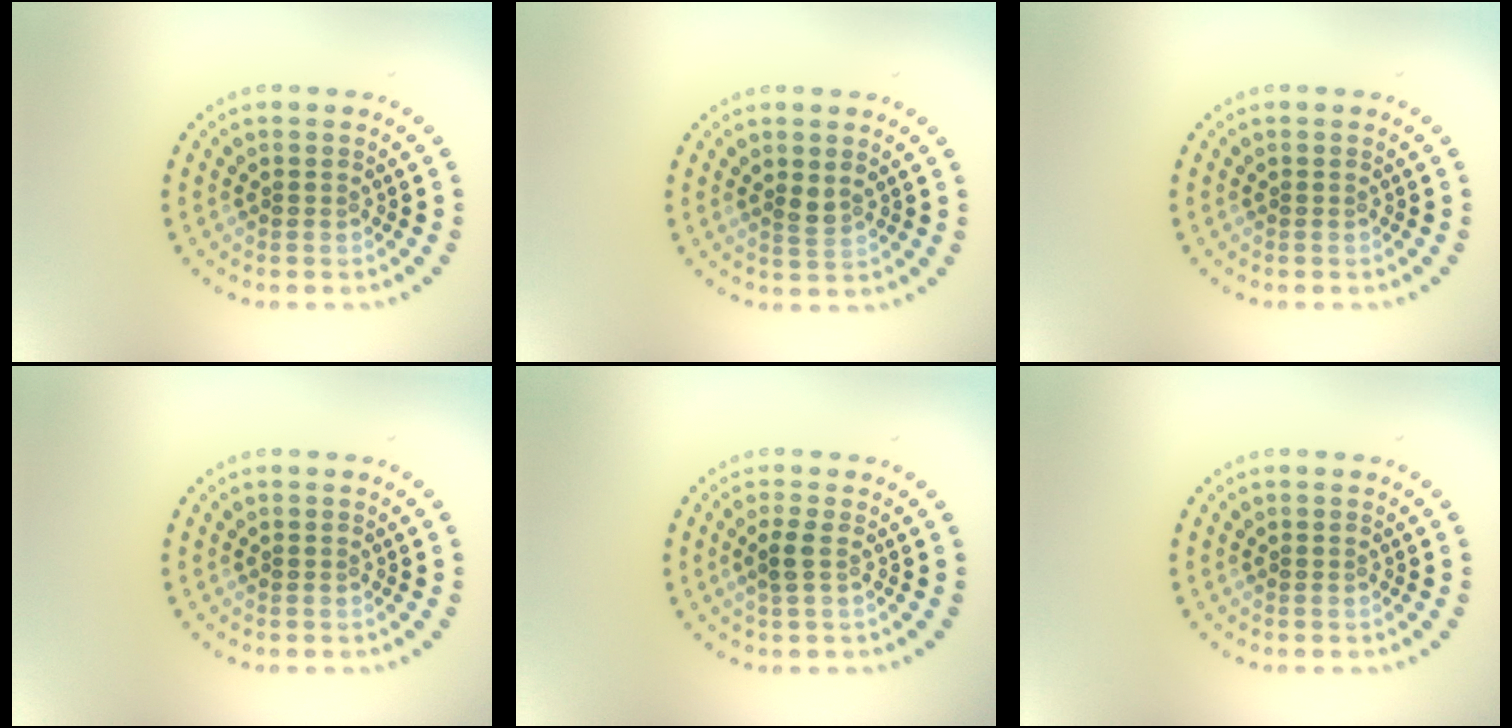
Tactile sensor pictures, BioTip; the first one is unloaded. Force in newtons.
{"total": 1.0, "press": 0.9, "slide": 0.5}
{"total": 0.0}
{"total": 0.0}
{"total": 1.2, "press": 0.9, "slide": 0.7}
{"total": 0.0}